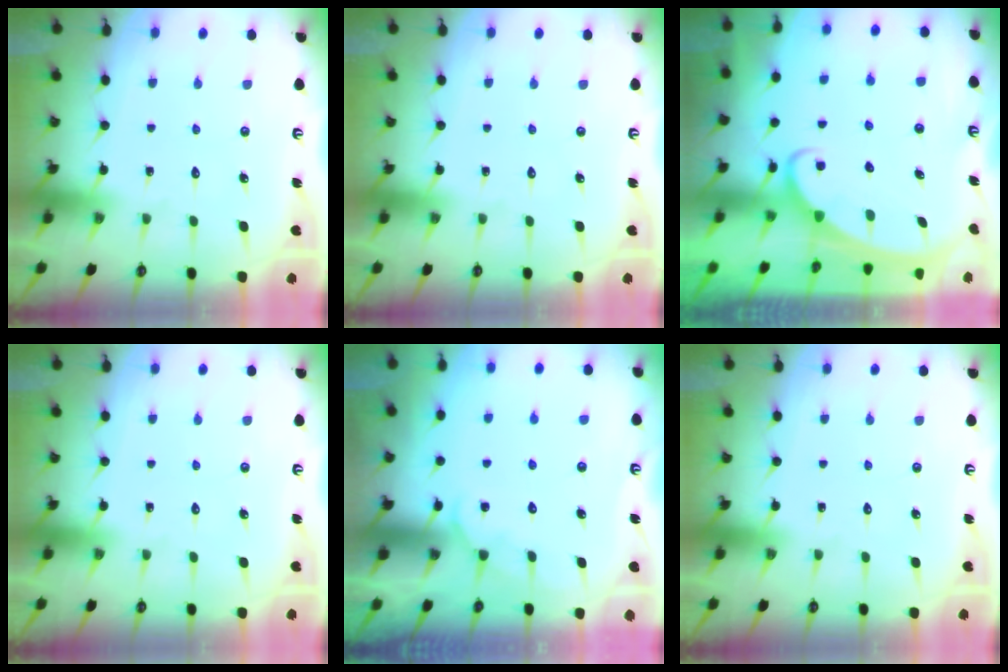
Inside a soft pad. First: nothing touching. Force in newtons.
{"total": 0.0}
{"total": 2.4, "press": 2.4, "slide": 0.3}
{"total": 0.0}
{"total": 4.6, "press": 4.6, "slide": 0.4}
{"total": 0.0}